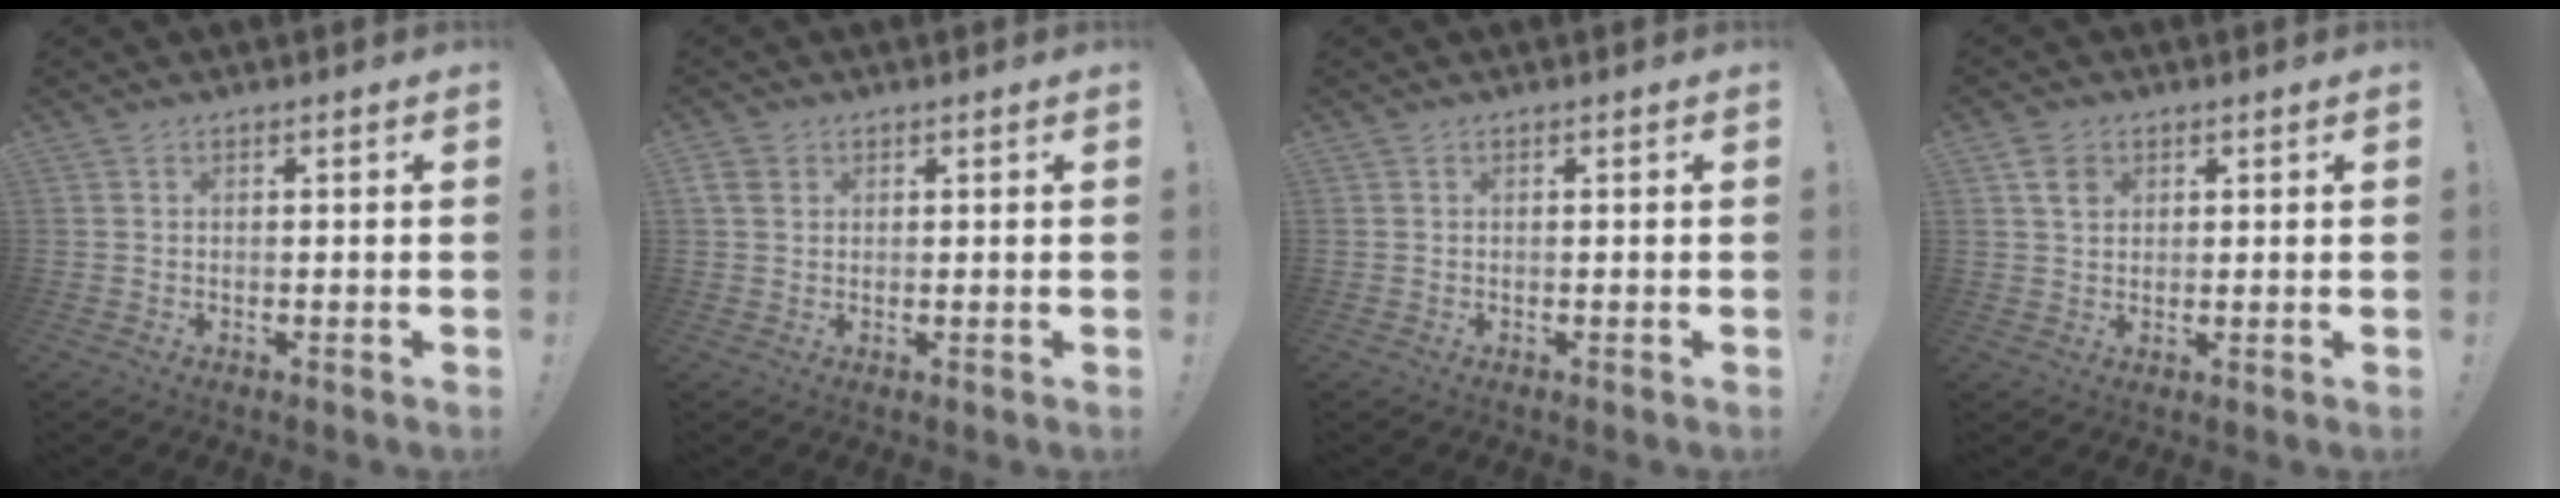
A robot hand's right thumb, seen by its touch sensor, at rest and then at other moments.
{"total": 3.6, "force": [1.2, 2.8, 1.8], "torque": [-0.031, 0.005, 0.025]}
{"total": 0.0}
{"total": 4.4, "force": [2.0, 3.3, 2.2], "torque": [-0.030, 0.000, 0.037]}